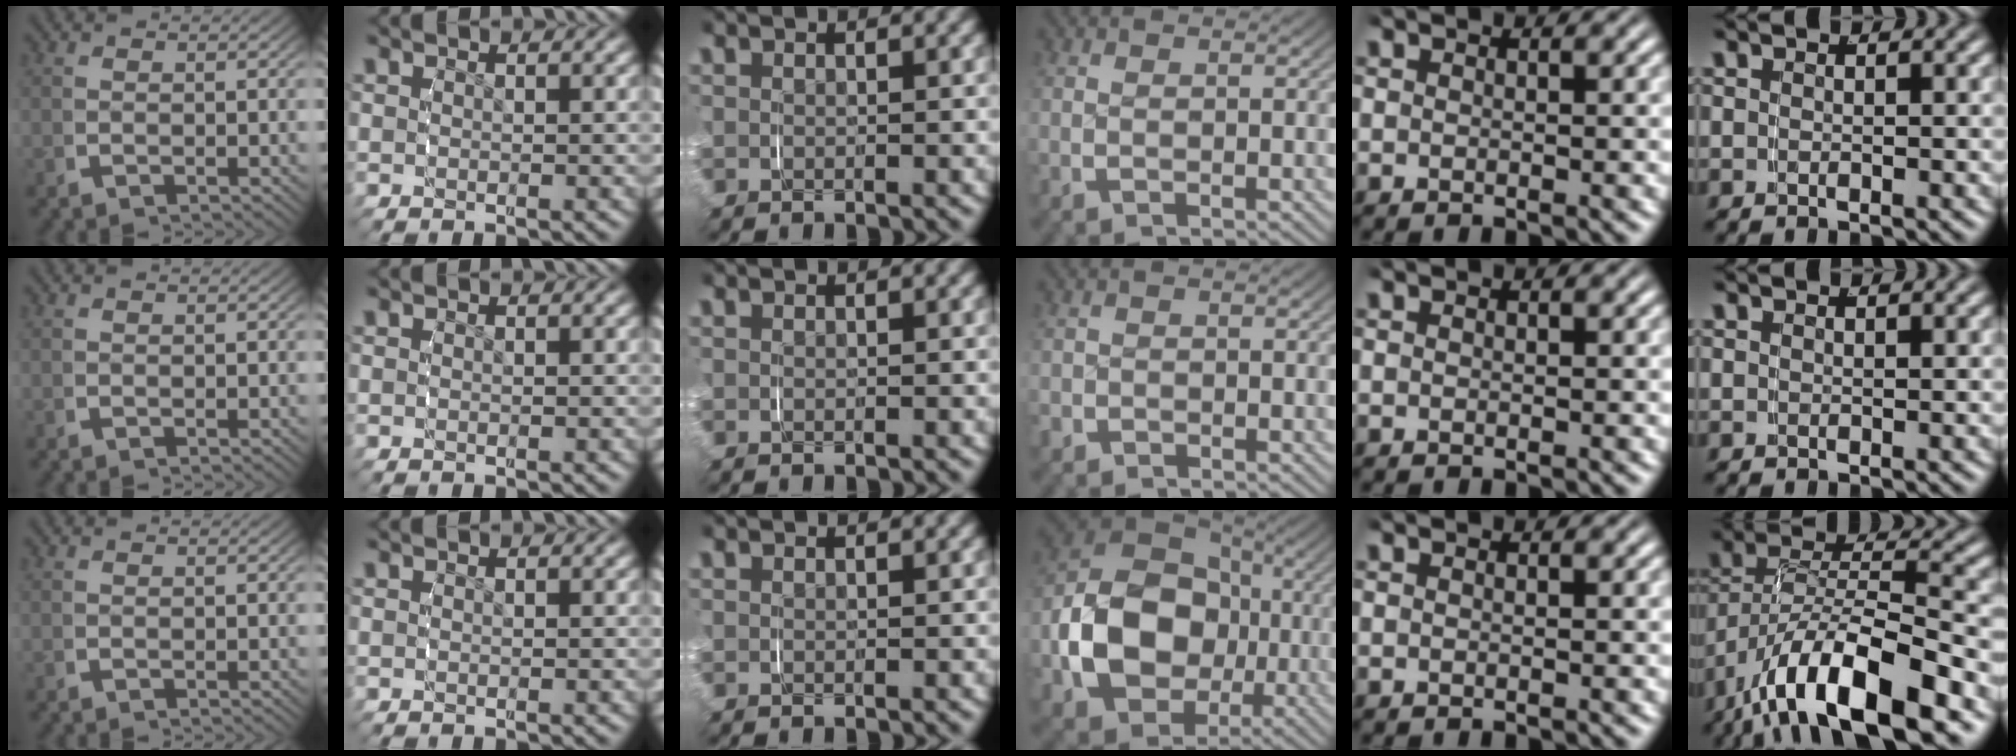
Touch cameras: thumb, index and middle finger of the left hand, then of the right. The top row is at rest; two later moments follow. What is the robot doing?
{"motion": "grasp_and_lifting", "object": "ribbon"}